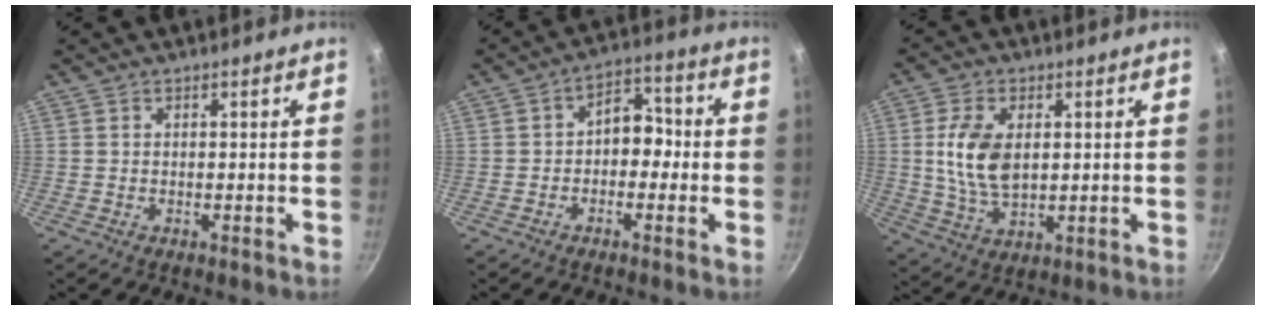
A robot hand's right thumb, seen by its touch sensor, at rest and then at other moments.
{"total": 6.8, "force": [-0.8, 4.8, 4.8], "torque": [-0.024, 0.026, -0.027]}
{"total": 10.3, "force": [1.6, 6.1, 8.2], "torque": [-0.151, -0.010, 0.033]}